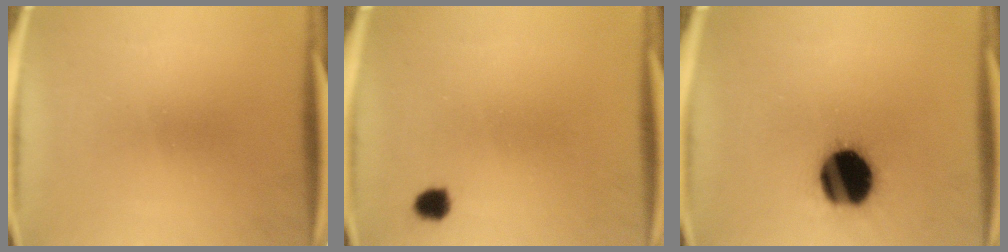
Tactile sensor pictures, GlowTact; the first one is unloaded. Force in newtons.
{"total": 2.4}
{"total": 19.4}